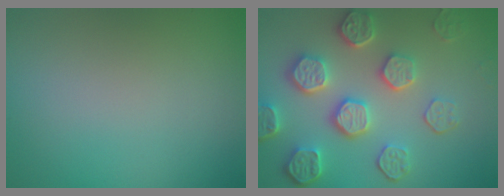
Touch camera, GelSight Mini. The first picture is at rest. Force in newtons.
{"total": 7.0, "press": 5.7, "slide": 4.2}